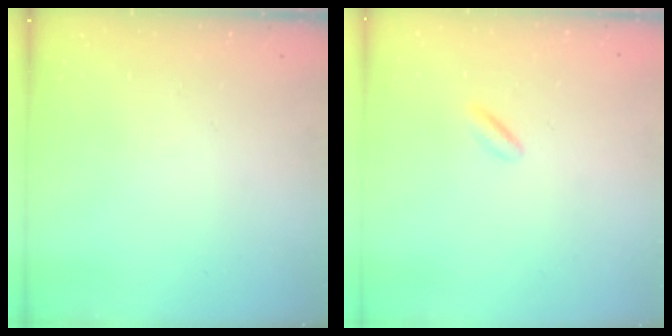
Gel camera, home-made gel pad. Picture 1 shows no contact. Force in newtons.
{"total": 2.3, "press": 2.1, "slide": 1.0}